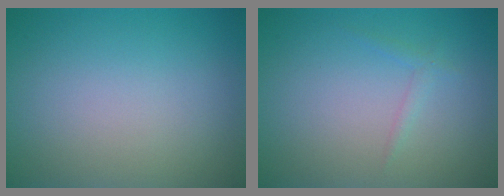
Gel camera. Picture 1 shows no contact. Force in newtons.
{"total": 0.9, "press": 0.9, "slide": 0.1}